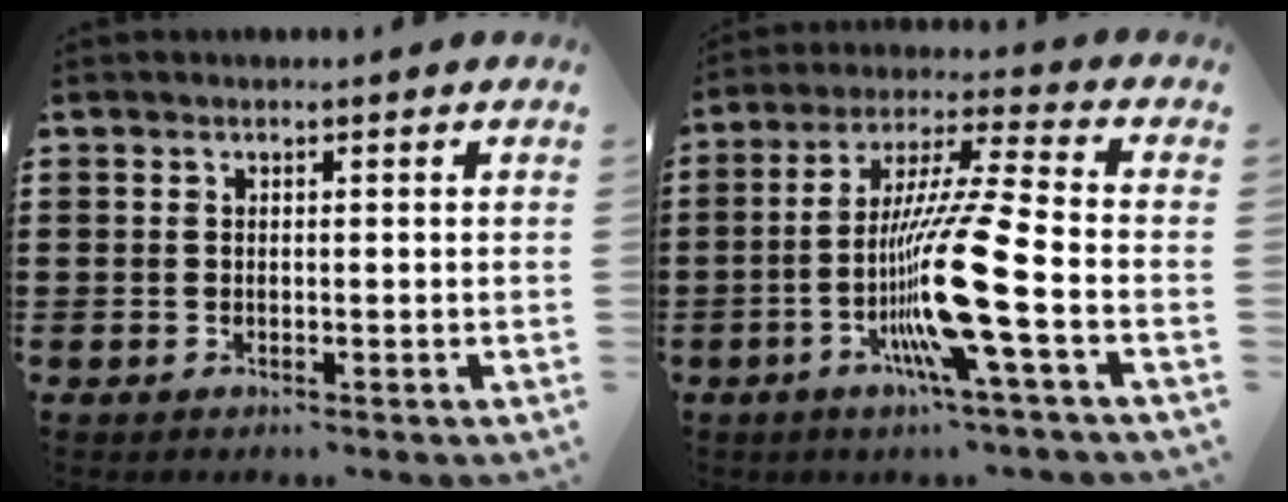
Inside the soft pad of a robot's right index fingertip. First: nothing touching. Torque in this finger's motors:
{"motor_torque": [2.09, 0.05, 1.05, 0.21]}